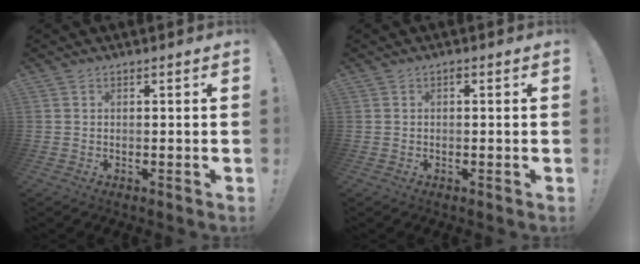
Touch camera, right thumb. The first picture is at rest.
{"total": 0.7, "force": [-0.1, 0.6, 0.3], "torque": [-0.011, 0.005, -0.003]}